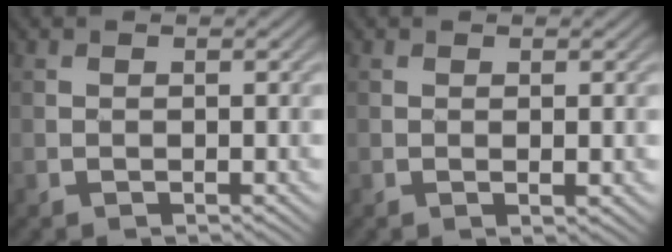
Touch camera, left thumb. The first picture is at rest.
{"total": 0.9, "force": [0.2, 0.1, 0.9], "torque": [-0.013, 0.000, 0.003]}